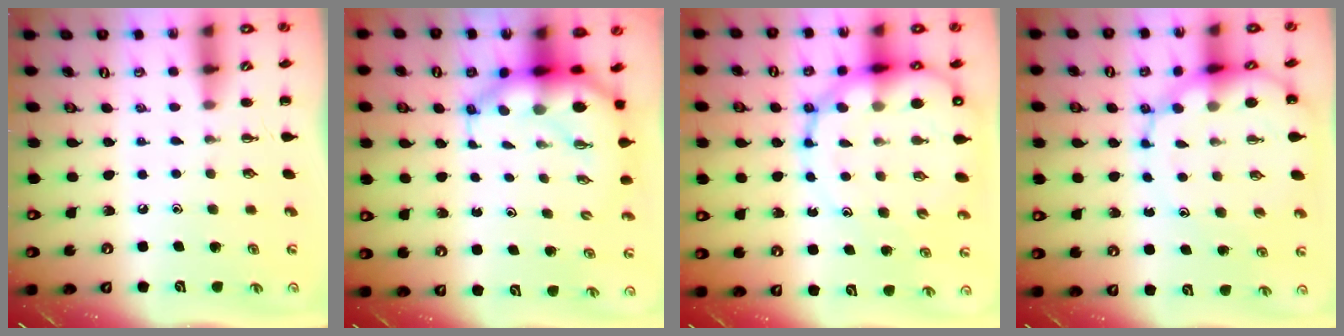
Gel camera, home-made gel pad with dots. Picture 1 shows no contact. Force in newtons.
{"total": 7.4, "press": 7.1, "slide": 2.3}
{"total": 18.1, "press": 17.5, "slide": 4.5}
{"total": 11.9, "press": 11.6, "slide": 2.5}